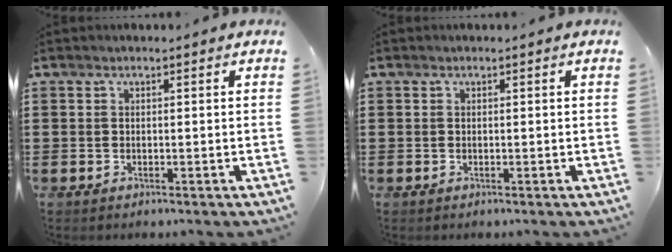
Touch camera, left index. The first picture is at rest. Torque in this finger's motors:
{"motor_torque": [0.01, 0.00, 0.00, 0.01]}